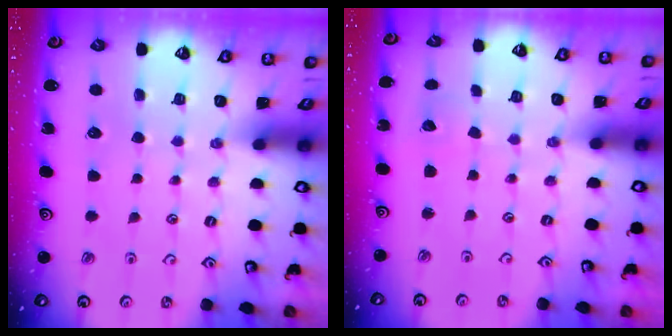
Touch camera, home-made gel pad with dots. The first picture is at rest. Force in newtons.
{"total": 2.5, "press": 2.5, "slide": 0.4}